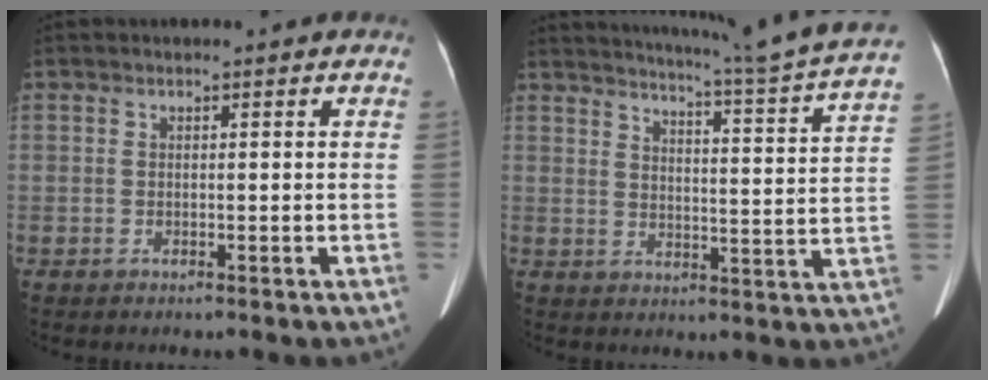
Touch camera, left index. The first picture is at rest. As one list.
[{"total": 21.0, "force": [18.8, -2.3, 9.1], "torque": [-0.152, -0.068, 0.231]}]